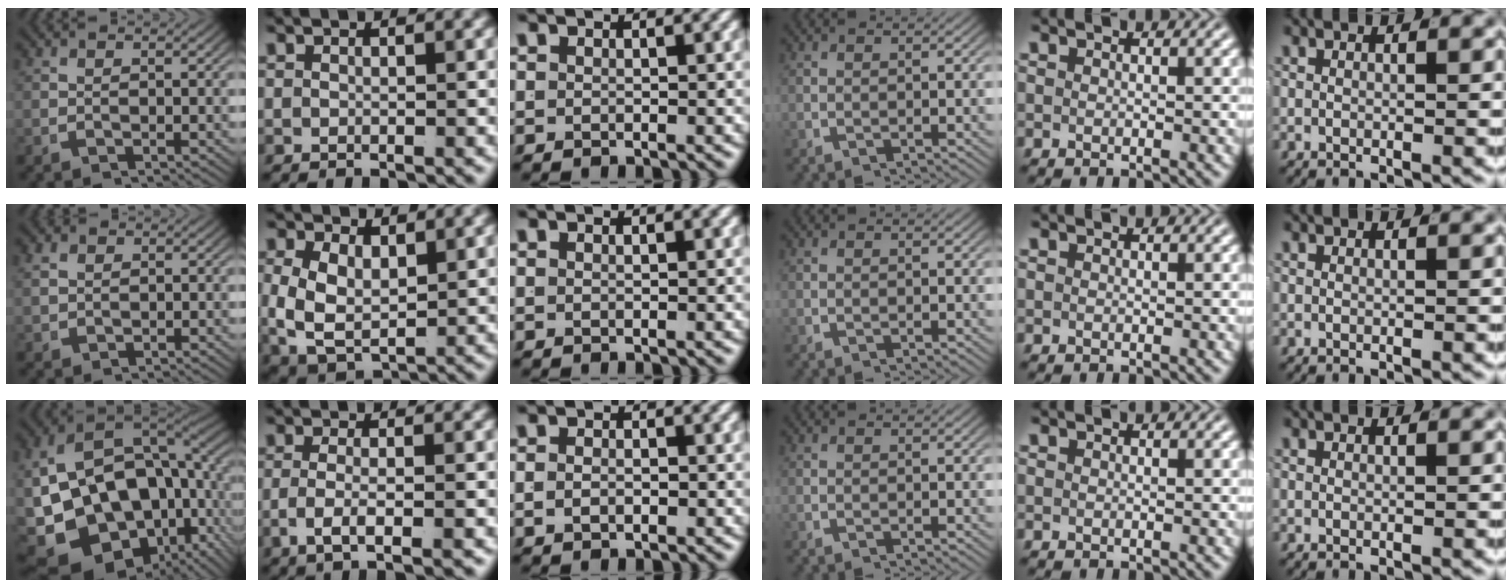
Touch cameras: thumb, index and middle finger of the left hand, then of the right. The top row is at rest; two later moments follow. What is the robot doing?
{"motion": "lift_and_place", "object": "shorts"}